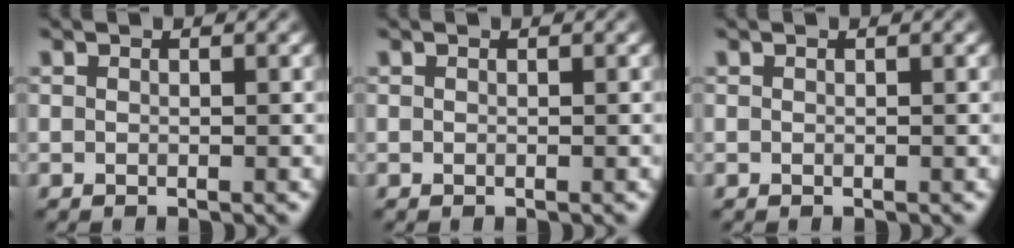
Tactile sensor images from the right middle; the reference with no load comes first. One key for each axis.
{"total": 0.0}
{"total": 0.0}